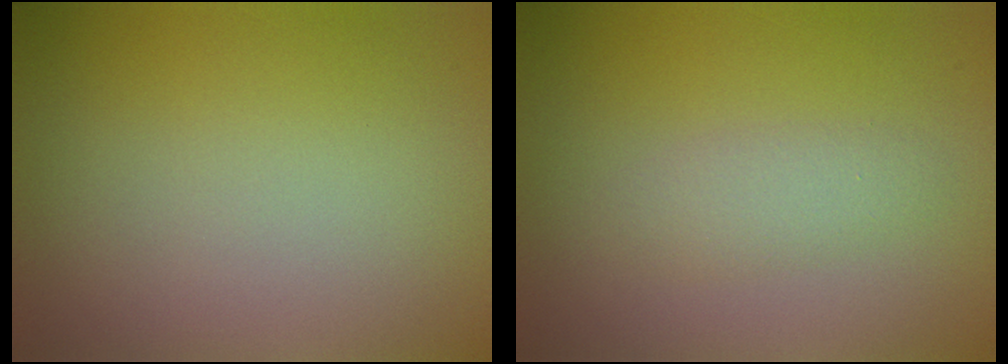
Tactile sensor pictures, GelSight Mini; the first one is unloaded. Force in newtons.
{"total": 1.8, "press": 1.8, "slide": 0.0}